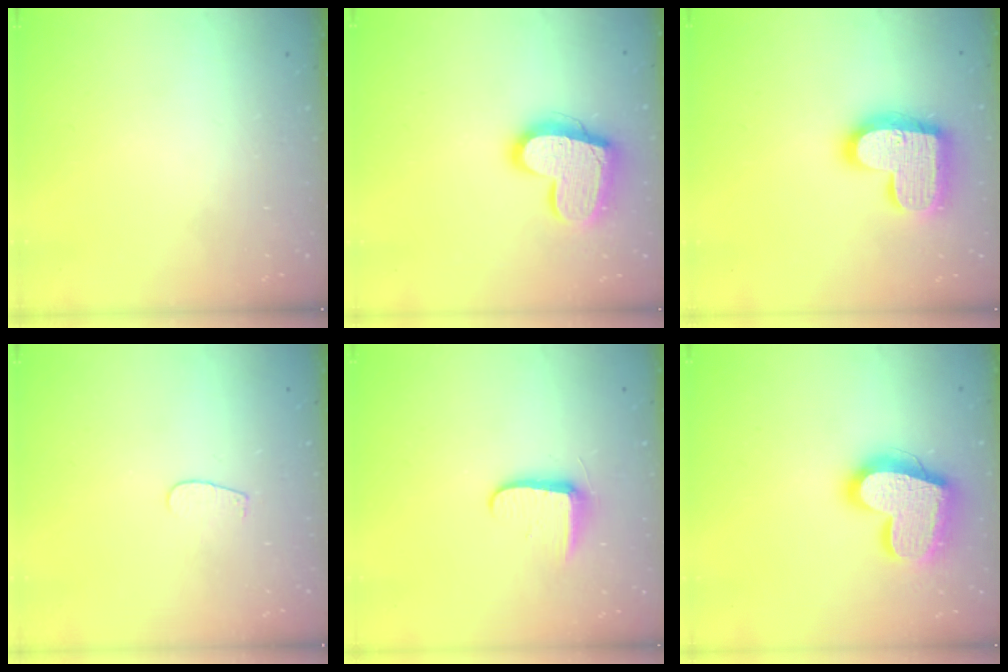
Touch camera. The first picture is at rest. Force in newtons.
{"total": 17.0, "press": 16.9, "slide": 1.4}
{"total": 18.9, "press": 18.9, "slide": 1.1}
{"total": 2.6, "press": 2.5, "slide": 0.3}
{"total": 7.1, "press": 7.0, "slide": 0.9}
{"total": 20.5, "press": 20.4, "slide": 1.7}